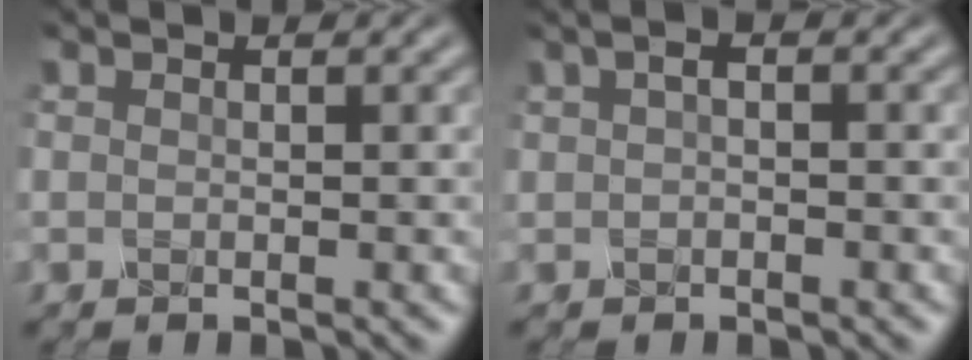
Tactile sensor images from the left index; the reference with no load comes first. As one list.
[{"total": 1.1, "force": [0.0, 0.6, 0.9], "torque": [-0.020, 0.008, 0.001]}]